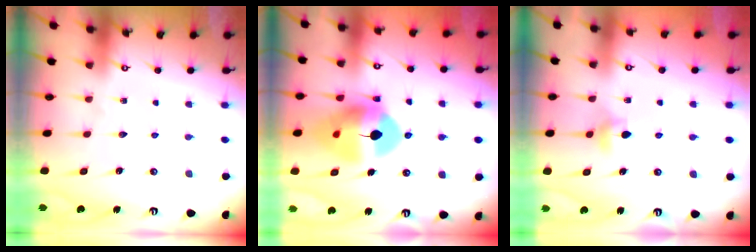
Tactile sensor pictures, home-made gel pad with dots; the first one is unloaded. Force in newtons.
{"total": 14.4, "press": 14.3, "slide": 2.2}
{"total": 4.3, "press": 4.2, "slide": 0.7}